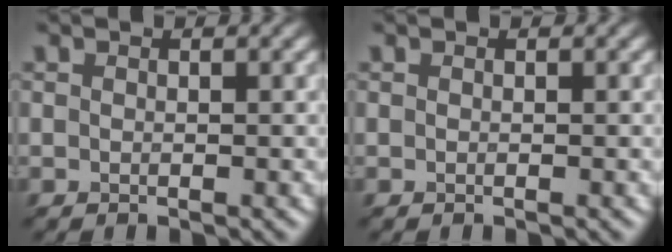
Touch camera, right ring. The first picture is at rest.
{"total": 0.0}